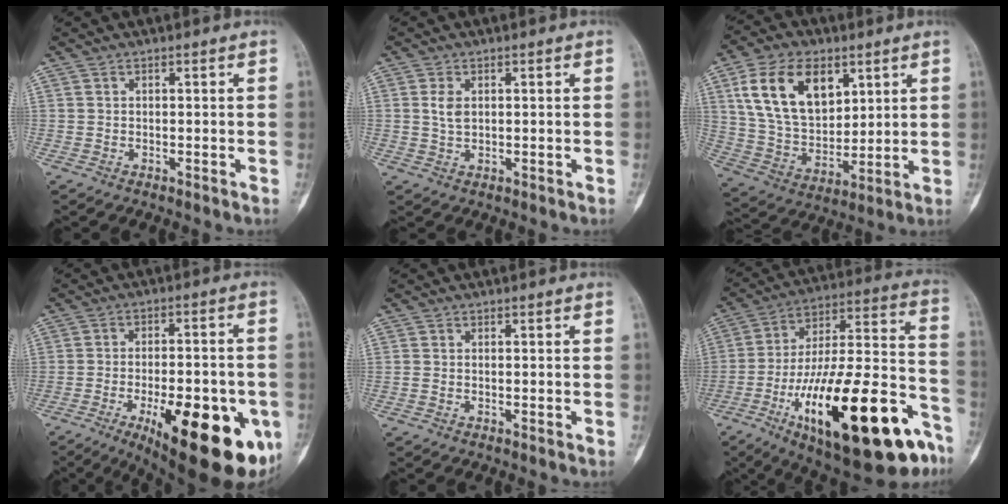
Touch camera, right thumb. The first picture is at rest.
{"total": 2.8, "force": [0.7, 1.8, 2.1], "torque": [-0.034, 0.000, 0.015]}
{"total": 17.8, "force": [7.2, 11.1, 11.9], "torque": [-0.189, -0.024, 0.146]}
{"total": 25.8, "force": [-10.1, 9.8, 21.6], "torque": [-0.249, 0.009, -0.130]}
{"total": 0.6, "force": [-0.2, 0.4, 0.4], "torque": [-0.009, -0.001, -0.005]}
{"total": 34.4, "force": [-16.0, 11.4, 28.3], "torque": [-0.404, 0.070, -0.245]}